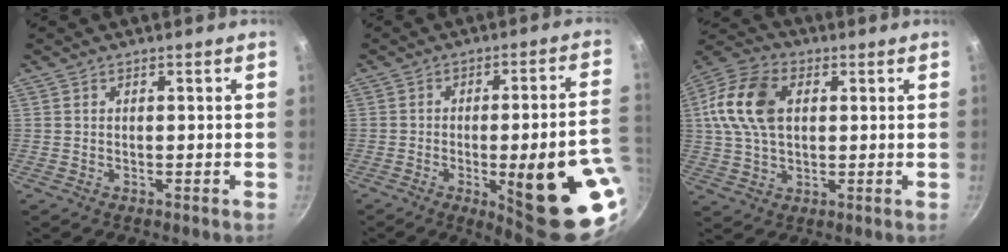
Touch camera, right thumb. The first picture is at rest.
{"total": 22.7, "force": [-6.3, 5.4, 21.1], "torque": [-0.238, 0.014, -0.070]}
{"total": 14.7, "force": [2.8, 9.6, 10.7], "torque": [-0.195, 0.017, 0.040]}